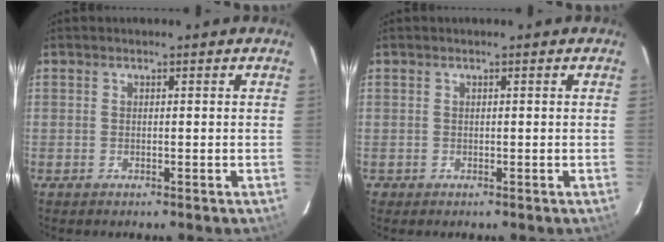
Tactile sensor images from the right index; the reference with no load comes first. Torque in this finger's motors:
{"motor_torque": [-0.82, -0.48, -0.88, -0.20]}